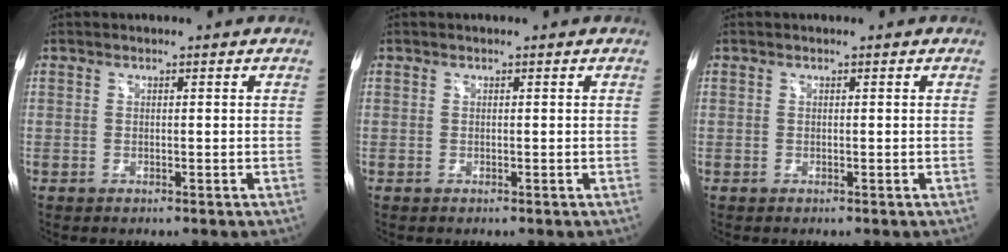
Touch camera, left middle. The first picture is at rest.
{"total": 0.0}
{"total": 0.0}